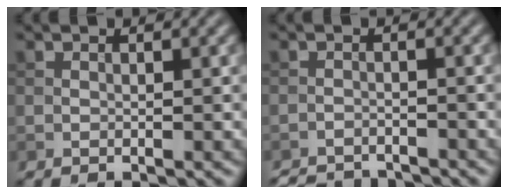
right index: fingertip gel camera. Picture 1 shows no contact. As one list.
[{"total": 4.2, "force": [-4.1, 0.6, 0.6], "torque": [-0.010, -0.009, -0.067]}]